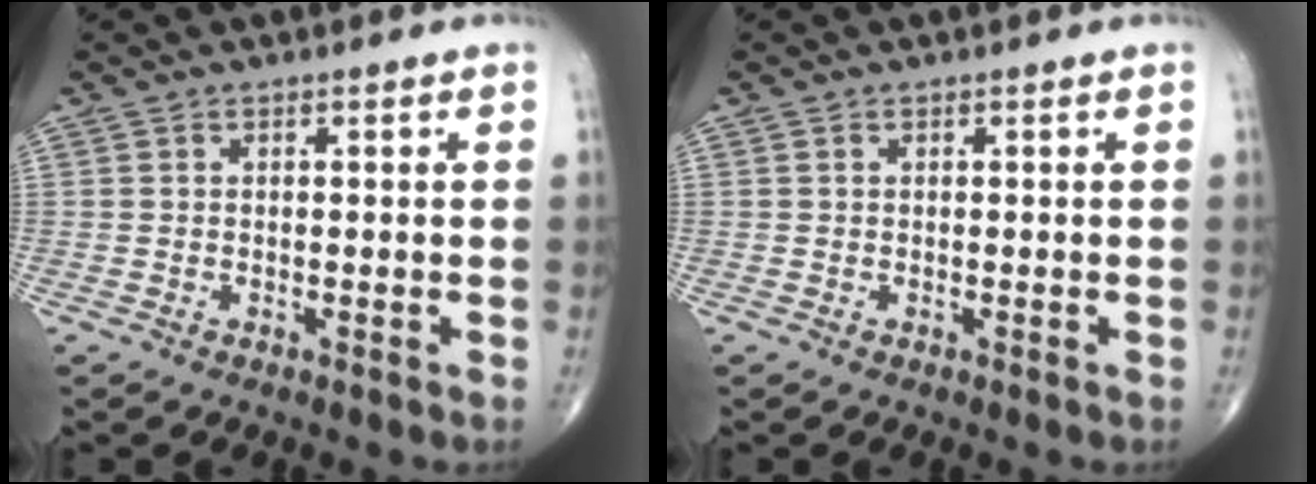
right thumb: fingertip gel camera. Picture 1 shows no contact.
{"total": 0.0}